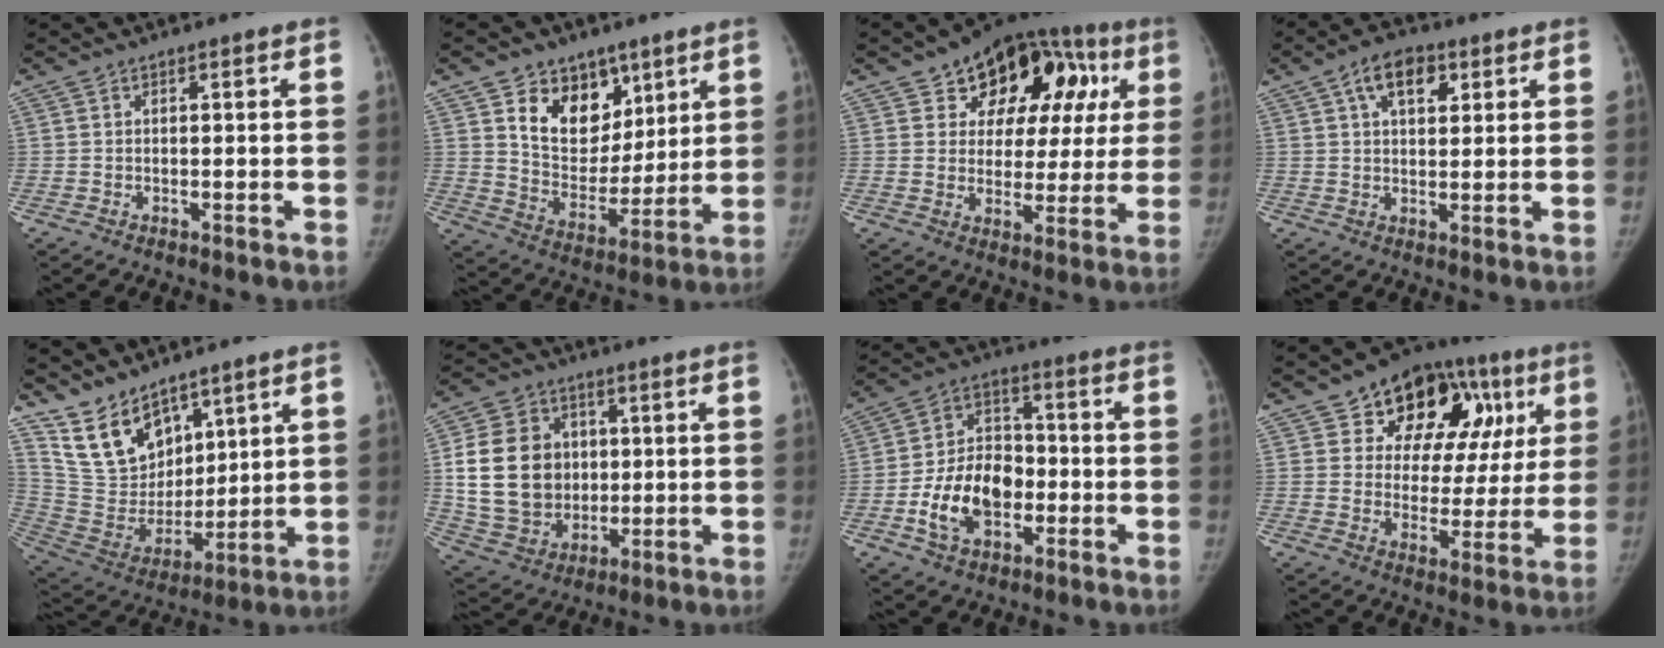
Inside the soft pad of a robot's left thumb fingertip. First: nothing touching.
{"total": 14.2, "force": [7.7, 10.2, 6.2], "torque": [-0.060, -0.043, 0.140]}
{"total": 19.3, "force": [8.1, 13.0, 11.8], "torque": [-0.095, 0.017, 0.111]}
{"total": 8.2, "force": [3.6, 4.7, 5.6], "torque": [-0.071, -0.001, 0.052]}
{"total": 14.8, "force": [10.5, 8.4, 6.0], "torque": [-0.077, -0.062, 0.224]}
{"total": 18.9, "force": [2.3, 15.4, 10.7], "torque": [-0.176, 0.004, 0.059]}
{"total": 13.9, "force": [-3.7, 9.5, 9.5], "torque": [-0.146, 0.029, -0.067]}
{"total": 21.1, "force": [9.1, 13.6, 13.4], "torque": [-0.123, 0.009, 0.129]}